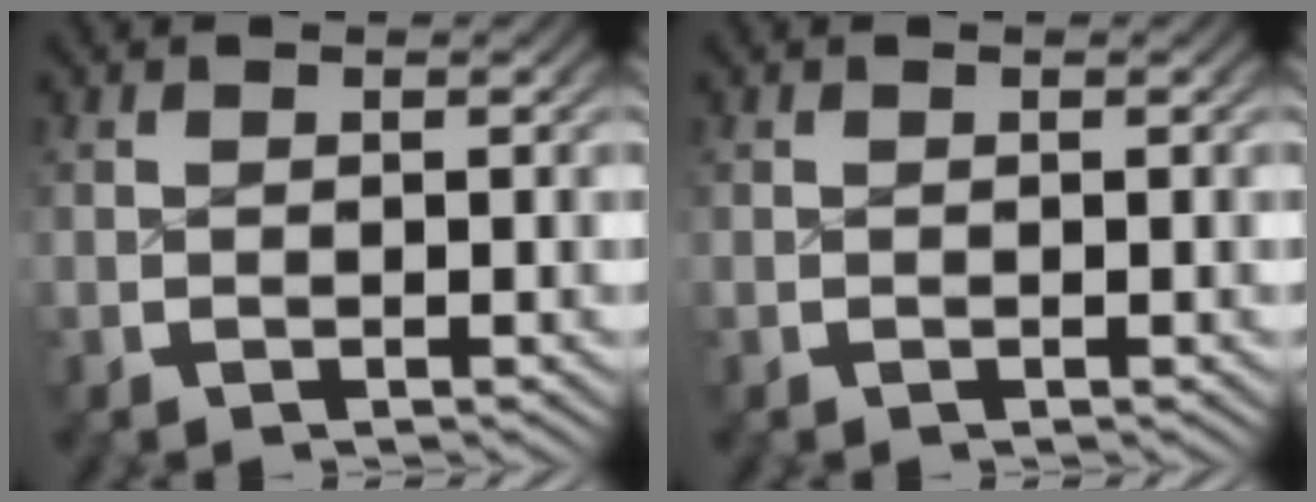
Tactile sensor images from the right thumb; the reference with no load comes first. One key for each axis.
{"total": 0.0}